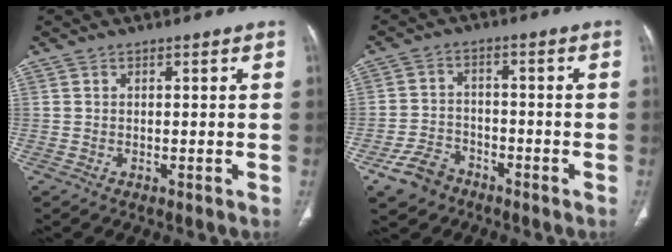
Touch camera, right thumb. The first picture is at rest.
{"total": 6.8, "force": [-4.4, 4.6, 2.4], "torque": [-0.038, 0.023, -0.080]}